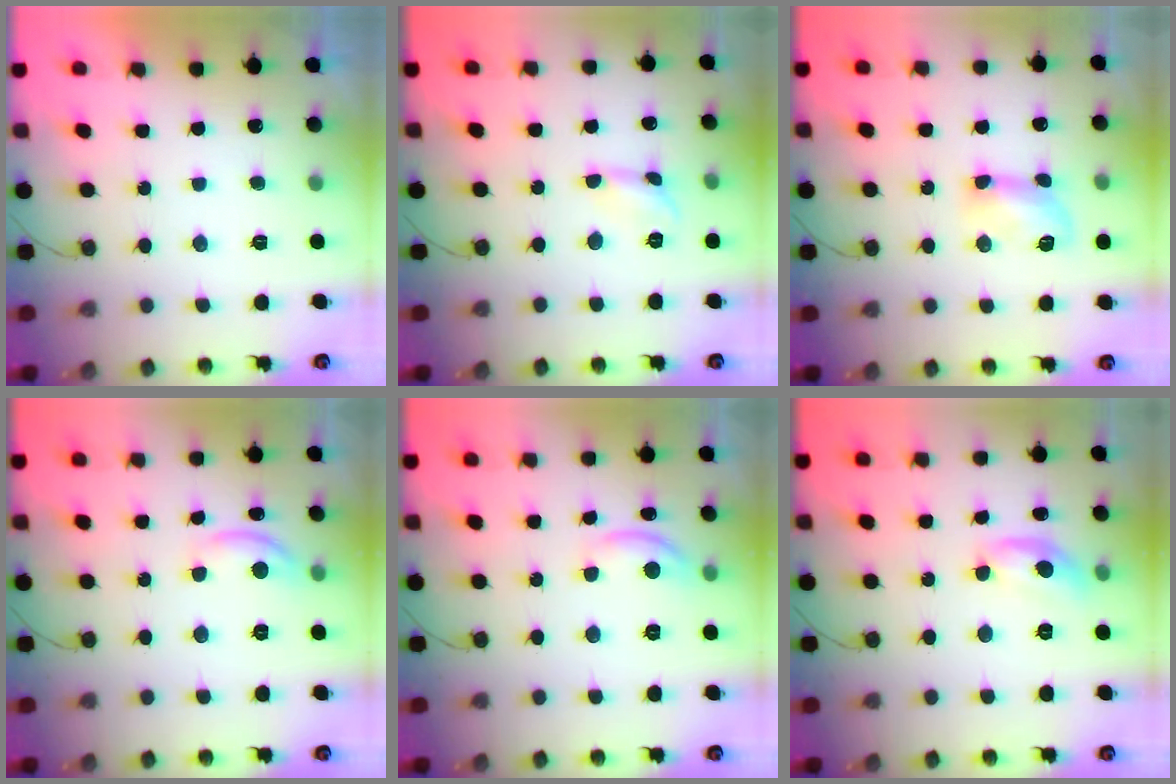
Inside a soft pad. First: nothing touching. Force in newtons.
{"total": 2.5, "press": 2.5, "slide": 0.3}
{"total": 6.0, "press": 5.9, "slide": 0.9}
{"total": 5.6, "press": 5.6, "slide": 0.5}
{"total": 5.6, "press": 5.6, "slide": 0.5}
{"total": 9.7, "press": 9.7, "slide": 0.4}